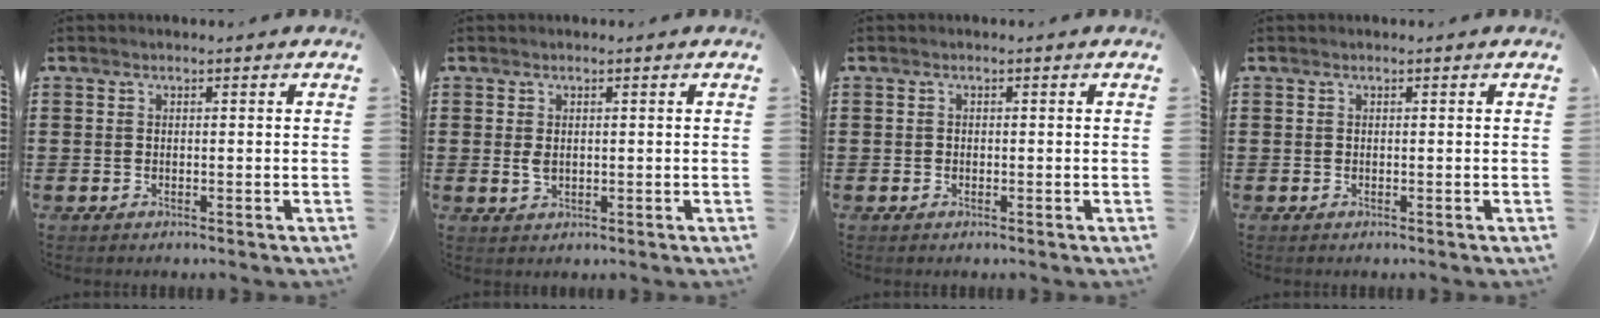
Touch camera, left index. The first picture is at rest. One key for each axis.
{"total": 1.9, "fx": 0.3, "fy": 1.1, "fz": 1.4, "tx": -0.038, "ty": 0.001, "tz": 0.003}
{"total": 0.6, "fx": -0.1, "fy": 0.5, "fz": 0.2, "tx": -0.006, "ty": 0.002, "tz": -0.003}
{"total": 0.0}